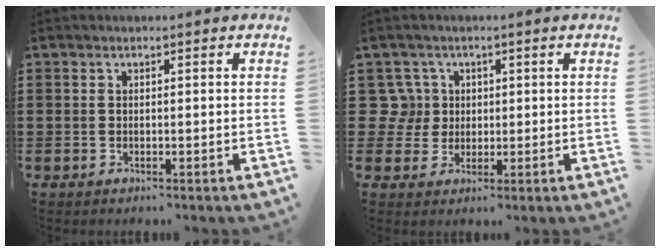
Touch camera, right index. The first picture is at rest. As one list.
[{"total": 5.5, "force": [1.1, 5.3, 1.3], "torque": [-0.064, 0.012, 0.016]}]